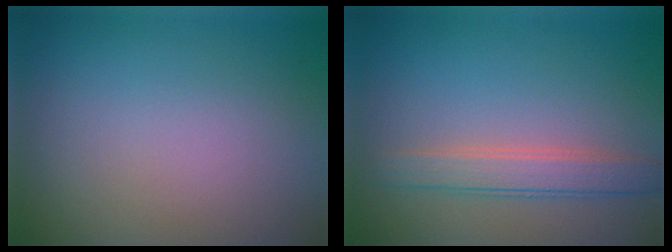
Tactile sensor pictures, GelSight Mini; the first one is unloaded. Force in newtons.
{"total": 2.8, "press": 2.8, "slide": 0.3}